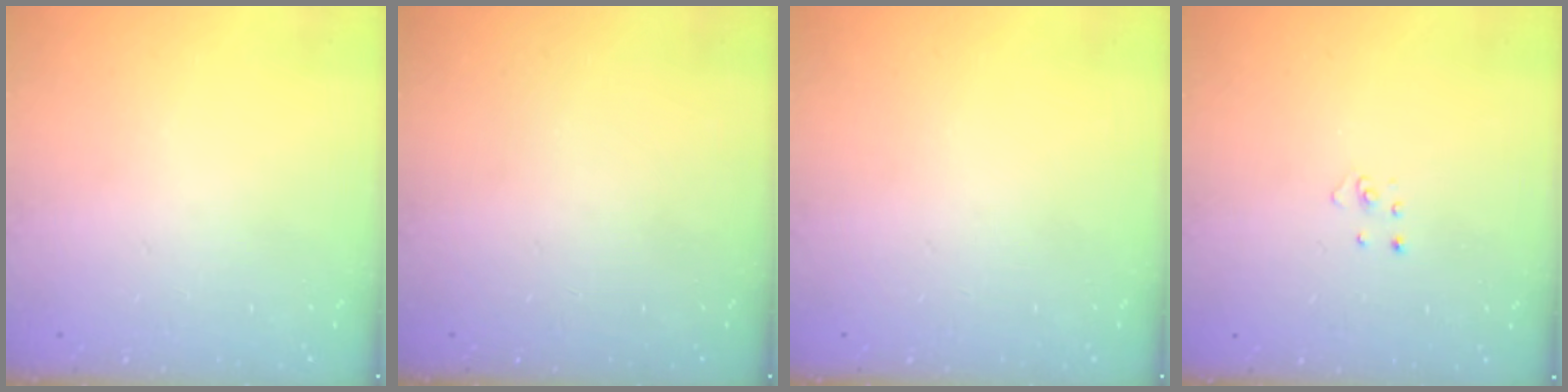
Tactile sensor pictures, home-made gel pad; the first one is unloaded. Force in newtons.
{"total": 0.0}
{"total": 0.0}
{"total": 2.2, "press": 2.2, "slide": 0.2}